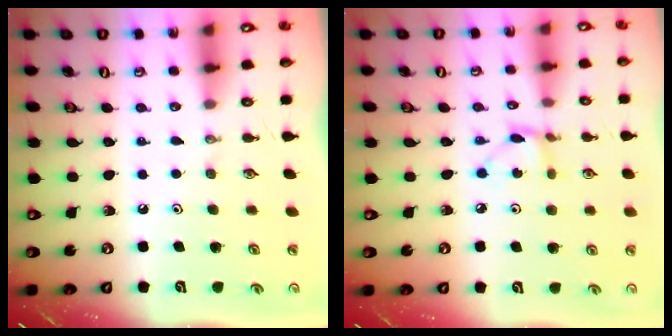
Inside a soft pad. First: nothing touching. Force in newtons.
{"total": 3.4, "press": 3.4, "slide": 0.3}